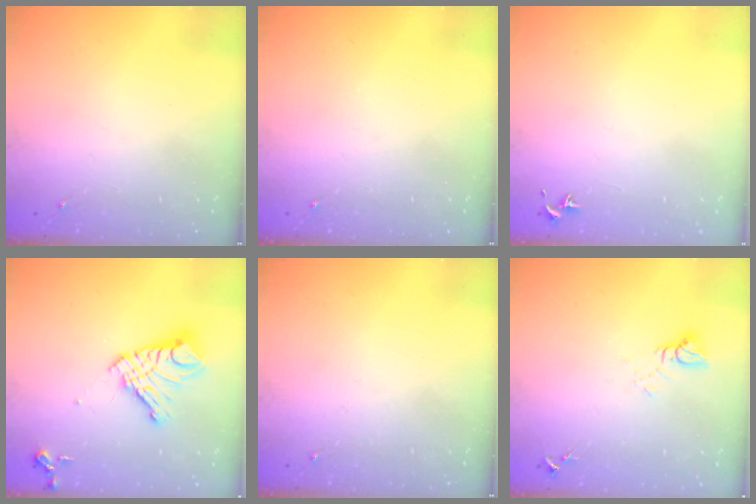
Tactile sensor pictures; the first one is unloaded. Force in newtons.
{"total": 0.0}
{"total": 0.8, "press": 0.7, "slide": 0.3}
{"total": 15.7, "press": 15.6, "slide": 1.8}
{"total": 0.0}
{"total": 5.0, "press": 5.0, "slide": 0.4}